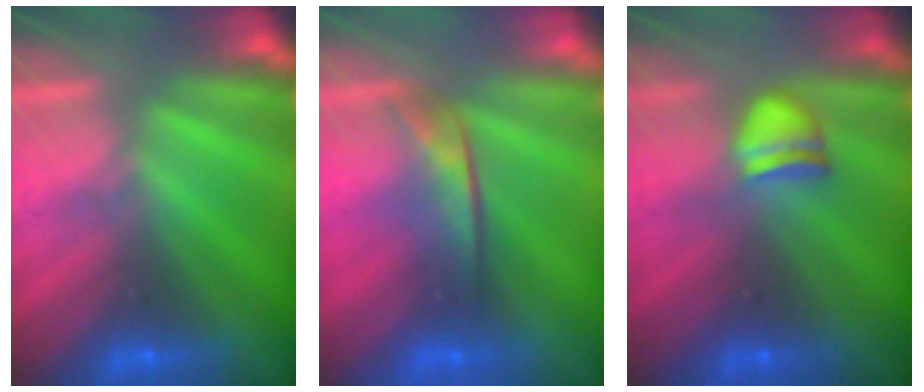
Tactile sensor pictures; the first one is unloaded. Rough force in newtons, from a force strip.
{"total": 1.8}
{"total": 2.3}